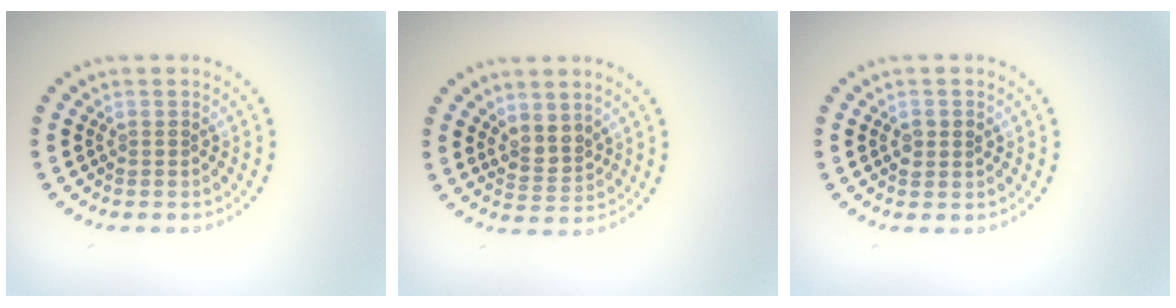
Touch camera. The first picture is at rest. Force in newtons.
{"total": 2.2, "press": 1.8, "slide": 1.4}
{"total": 1.4, "press": 1.4, "slide": 0.3}